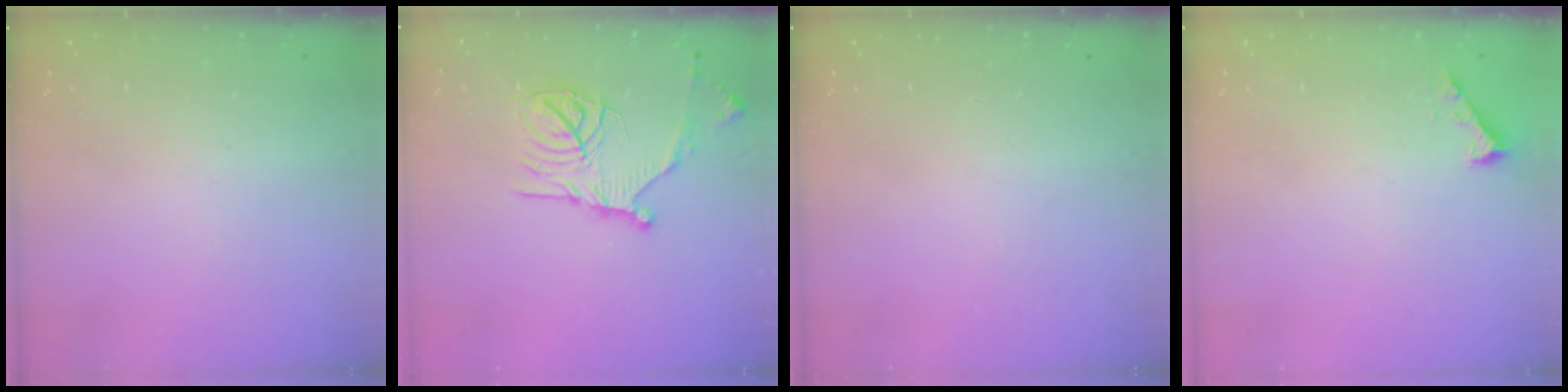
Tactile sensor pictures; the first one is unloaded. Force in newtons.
{"total": 17.1, "press": 17.1, "slide": 1.1}
{"total": 0.0}
{"total": 2.3, "press": 2.3, "slide": 0.3}